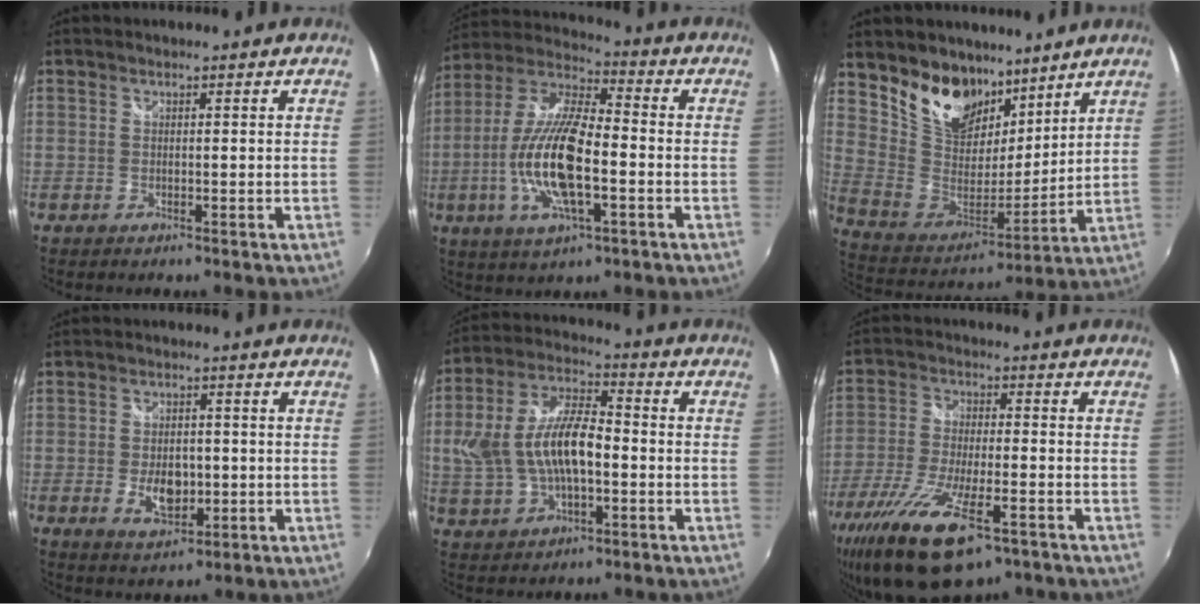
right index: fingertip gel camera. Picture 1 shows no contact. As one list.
[{"total": 17.2, "force": [-3.9, 5.7, 15.8], "torque": [-0.315, -0.008, -0.077]}, {"total": 16.4, "force": [11.1, 10.0, 6.7], "torque": [-0.156, 0.008, 0.216]}, {"total": 6.6, "force": [-1.3, 4.1, 5.0], "torque": [-0.096, -0.006, -0.017]}, {"total": 14.9, "force": [-1.6, 7.6, 12.8], "torque": [-0.267, 0.012, -0.023]}, {"total": 18.0, "force": [-10.9, 6.1, 13.0], "torque": [-0.270, -0.059, -0.193]}]